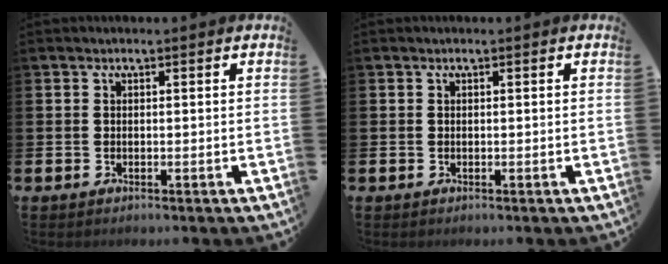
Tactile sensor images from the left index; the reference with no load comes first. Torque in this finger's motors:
{"motor_torque": [0.11, 0.00, 0.05, 0.00]}